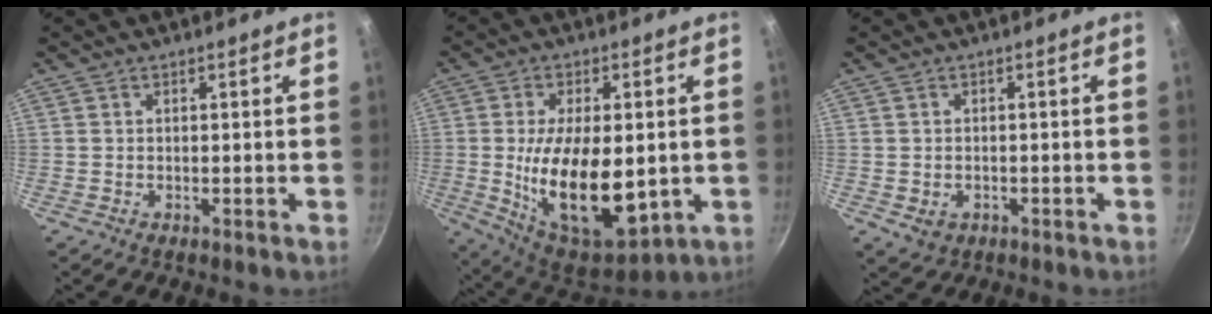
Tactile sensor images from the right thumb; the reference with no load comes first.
{"total": 20.6, "force": [-1.7, 10.5, 17.6], "torque": [-0.287, -0.017, -0.011]}
{"total": 3.0, "force": [-0.8, 2.4, 1.6], "torque": [-0.023, 0.002, -0.003]}